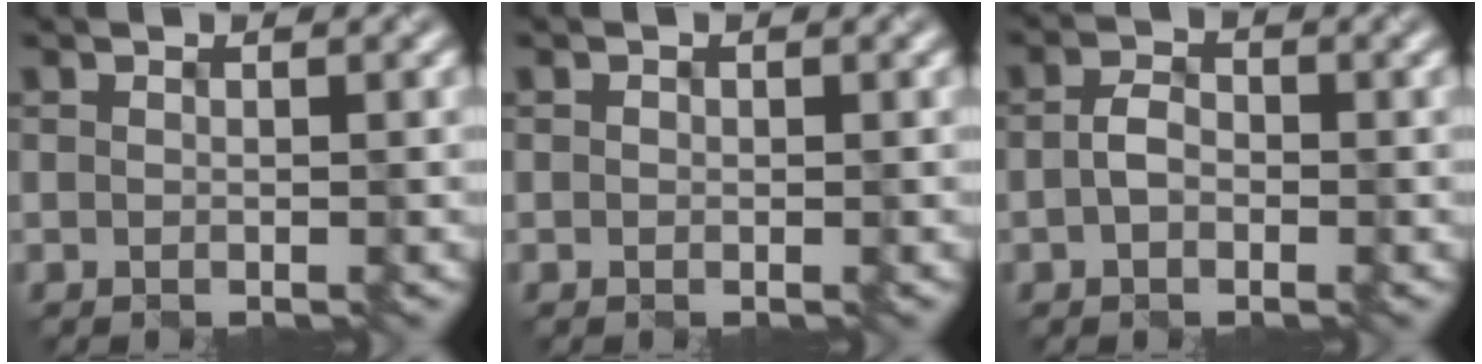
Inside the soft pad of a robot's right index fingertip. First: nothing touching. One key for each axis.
{"total": 0.0}
{"total": 2.0, "fx": -0.6, "fy": 1.5, "fz": 1.3, "tx": -0.029, "ty": 0.001, "tz": -0.010}